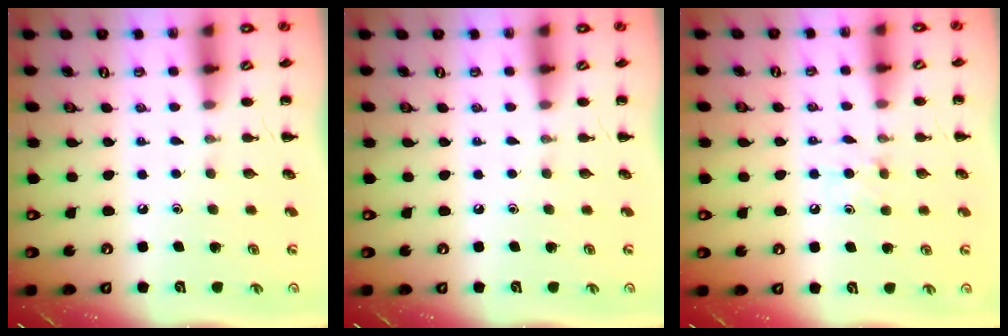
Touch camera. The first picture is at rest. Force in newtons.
{"total": 0.0}
{"total": 5.7, "press": 5.4, "slide": 2.0}